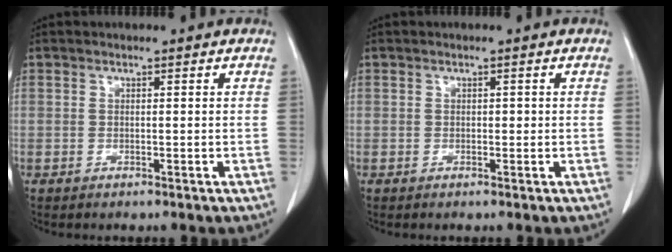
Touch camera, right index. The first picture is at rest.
{"total": 0.6, "force": [0.0, 0.4, 0.4], "torque": [-0.004, 0.003, 0.002]}